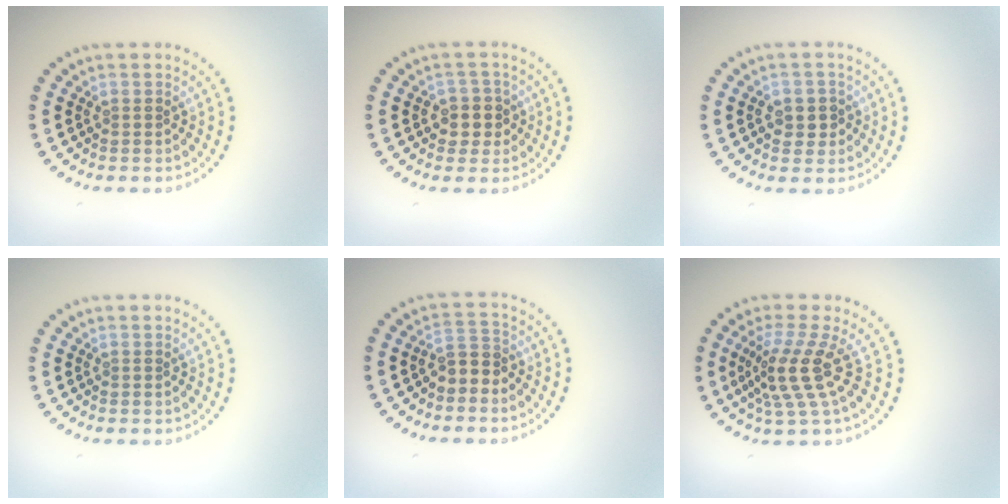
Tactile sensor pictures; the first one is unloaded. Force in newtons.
{"total": 2.4, "press": 2.2, "slide": 1.0}
{"total": 1.9, "press": 1.8, "slide": 0.2}
{"total": 0.0}
{"total": 2.4, "press": 2.1, "slide": 1.1}
{"total": 4.2, "press": 3.1, "slide": 2.9}